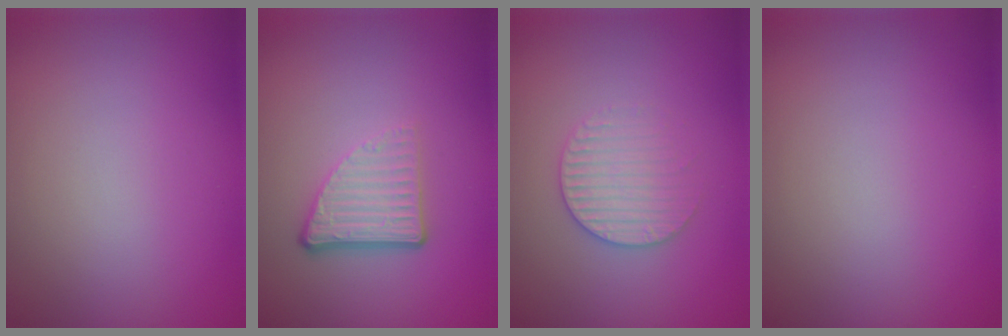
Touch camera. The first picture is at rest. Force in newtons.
{"total": 4.0, "press": 2.7, "slide": 2.9}
{"total": 2.8, "press": 2.7, "slide": 0.6}
{"total": 0.0}